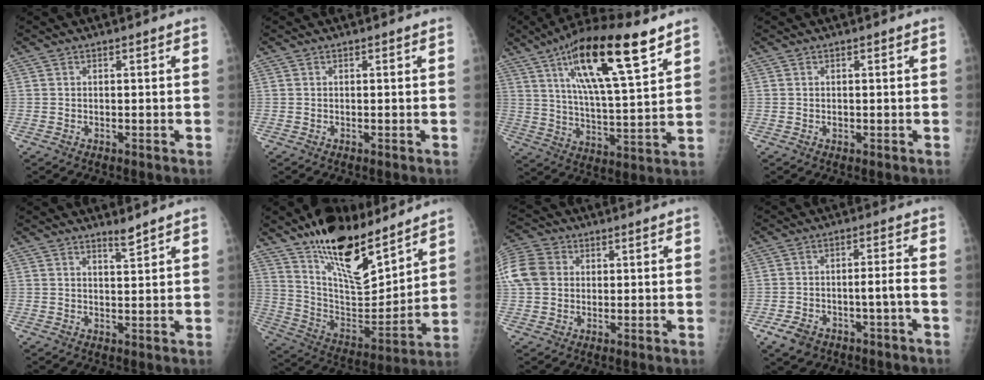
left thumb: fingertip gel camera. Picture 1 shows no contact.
{"total": 0.0}
{"total": 19.7, "force": [10.9, 4.7, 15.7], "torque": [-0.245, -0.037, 0.188]}
{"total": 0.6, "force": [0.3, 0.5, 0.2], "torque": [0.005, -0.001, 0.003]}
{"total": 1.8, "force": [1.7, -0.1, 0.6], "torque": [-0.003, -0.019, 0.030]}
{"total": 21.6, "force": [16.0, 7.7, 12.3], "torque": [-0.157, -0.103, 0.279]}
{"total": 14.2, "force": [2.5, 11.8, 7.5], "torque": [-0.187, 0.034, 0.046]}
{"total": 7.0, "force": [-4.1, 2.6, 5.0], "torque": [-0.093, 0.034, -0.059]}